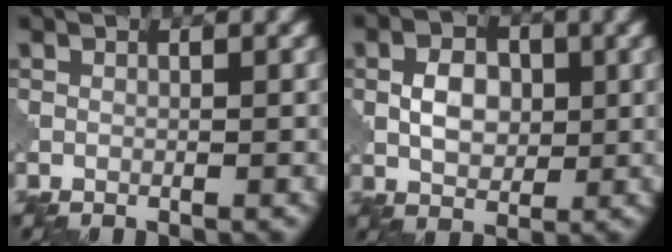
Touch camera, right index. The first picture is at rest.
{"total": 3.7, "force": [0.1, 2.6, 2.7], "torque": [-0.049, 0.002, -0.001]}